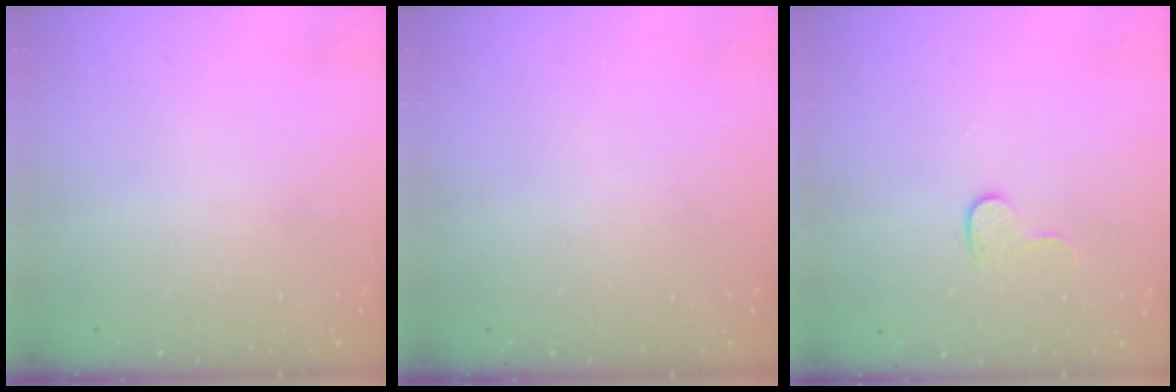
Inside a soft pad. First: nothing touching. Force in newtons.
{"total": 0.0}
{"total": 5.5, "press": 5.5, "slide": 0.5}